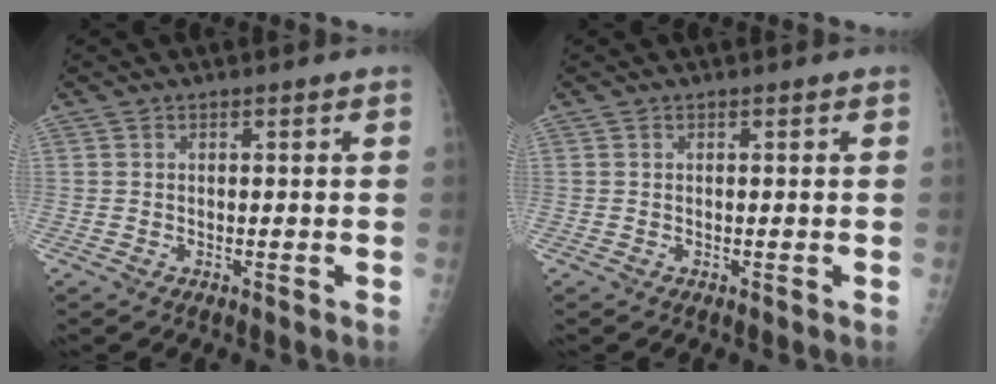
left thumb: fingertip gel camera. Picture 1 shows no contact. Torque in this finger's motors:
{"motor_torque": [-0.16, 0.17, 0.00, -0.01, 0.00]}